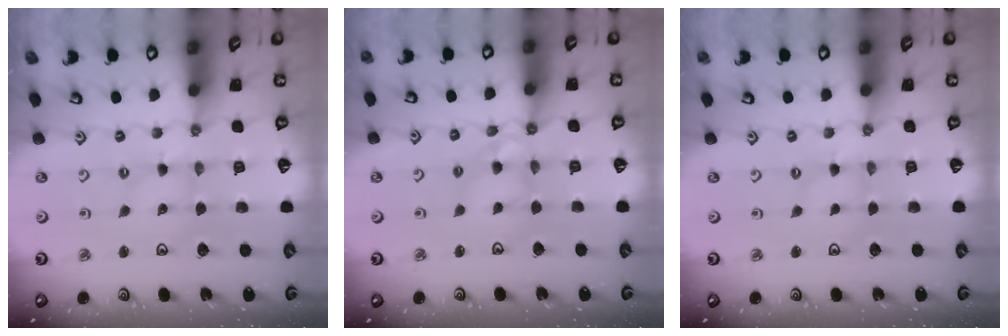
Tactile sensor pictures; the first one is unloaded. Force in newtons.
{"total": 8.4, "press": 8.3, "slide": 0.6}
{"total": 0.0}